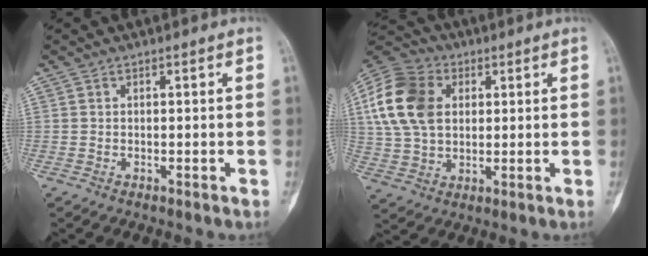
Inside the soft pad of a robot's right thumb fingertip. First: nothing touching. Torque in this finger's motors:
{"motor_torque": [0.31, 2.14, 1.04, -0.13, 0.47]}